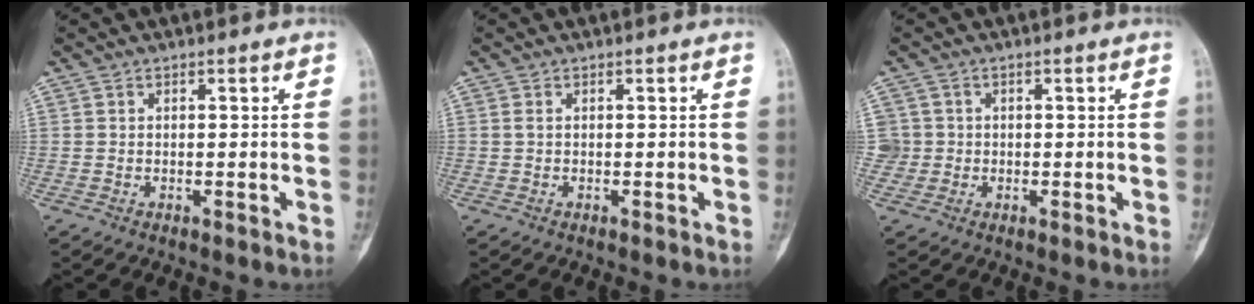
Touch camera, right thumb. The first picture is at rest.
{"total": 0.6, "force": [0.2, 0.3, 0.5], "torque": [-0.015, 0.004, 0.004]}
{"total": 3.1, "force": [0.1, 3.1, -0.1], "torque": [0.025, 0.008, 0.001]}